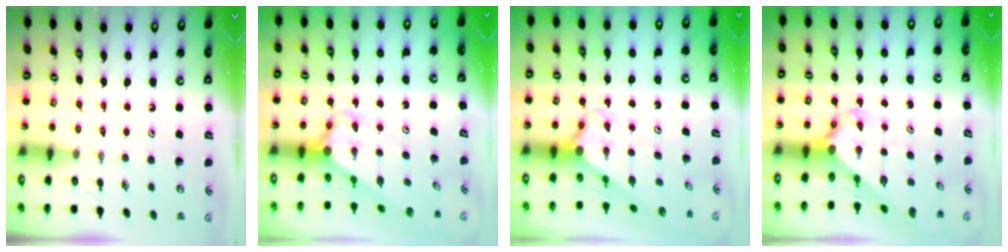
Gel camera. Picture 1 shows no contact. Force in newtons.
{"total": 3.0, "press": 3.0, "slide": 0.2}
{"total": 2.2, "press": 2.2, "slide": 0.1}
{"total": 2.3, "press": 2.3, "slide": 0.2}